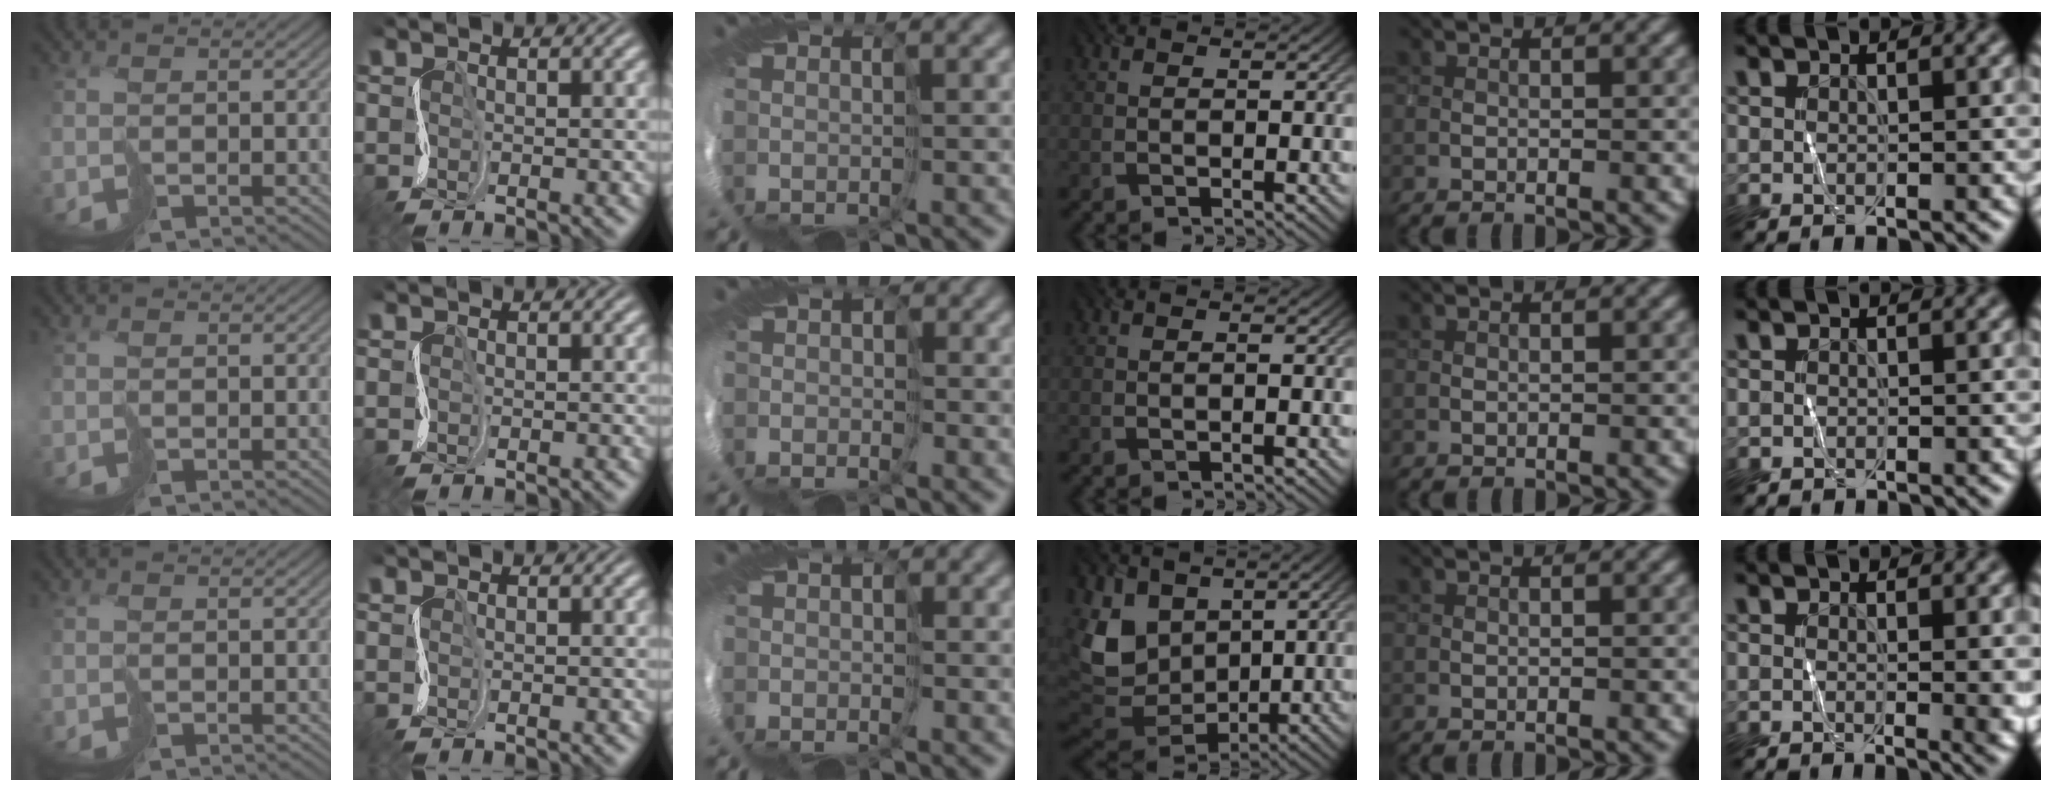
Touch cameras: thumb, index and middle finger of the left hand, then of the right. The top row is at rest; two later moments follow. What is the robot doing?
{"motion": "cut", "object": "tape"}